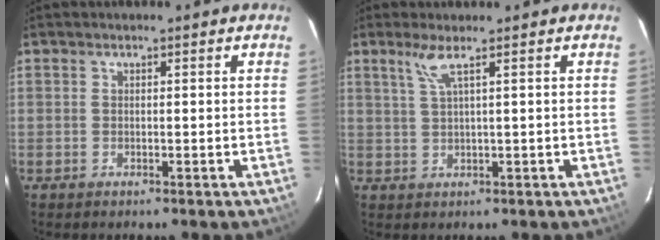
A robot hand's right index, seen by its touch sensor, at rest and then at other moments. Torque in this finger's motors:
{"motor_torque": [0.10, -0.02, 0.17, 0.06]}